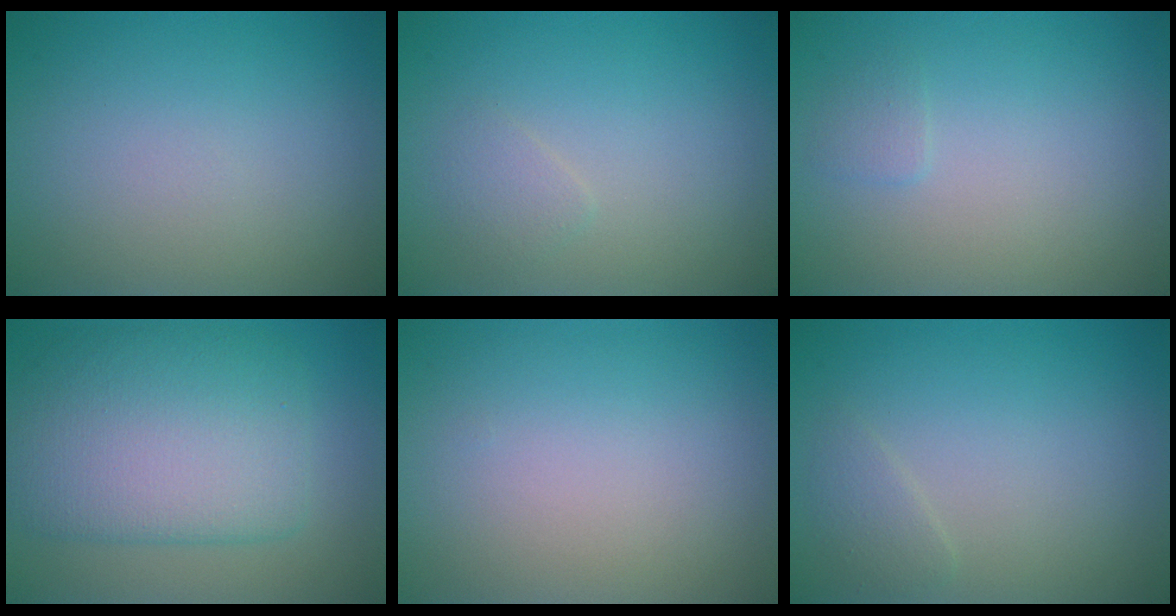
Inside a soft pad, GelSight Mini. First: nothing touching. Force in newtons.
{"total": 1.0, "press": 1.0, "slide": 0.0}
{"total": 0.8, "press": 0.8, "slide": 0.1}
{"total": 8.1, "press": 8.1, "slide": 0.3}
{"total": 0.0}
{"total": 1.1, "press": 1.1, "slide": 0.1}